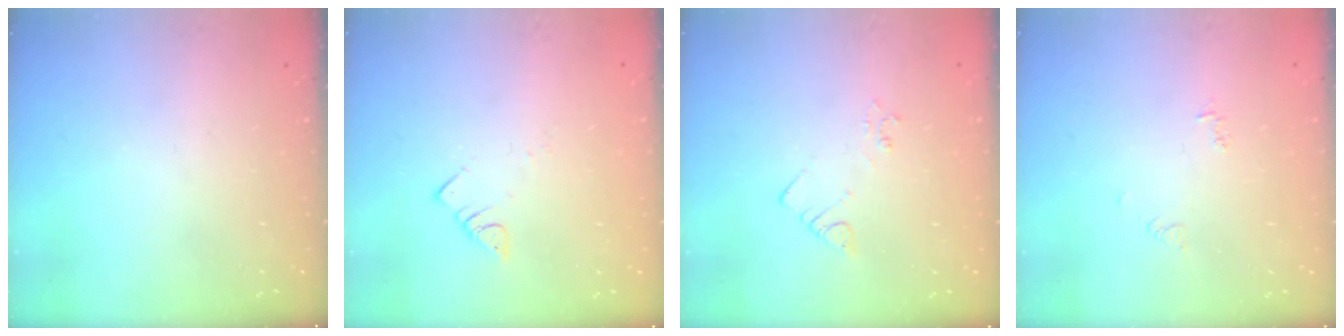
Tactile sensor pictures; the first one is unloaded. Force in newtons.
{"total": 3.4, "press": 3.3, "slide": 0.3}
{"total": 3.4, "press": 3.4, "slide": 0.5}
{"total": 3.9, "press": 3.8, "slide": 0.5}